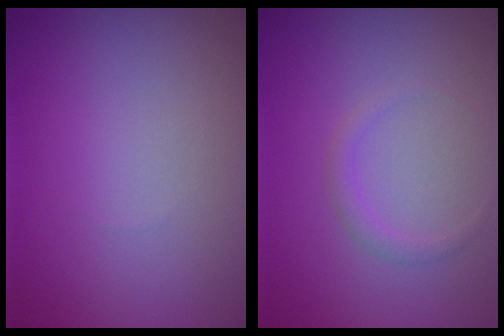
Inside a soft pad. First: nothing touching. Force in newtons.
{"total": 1.0, "press": 1.0, "slide": 0.1}